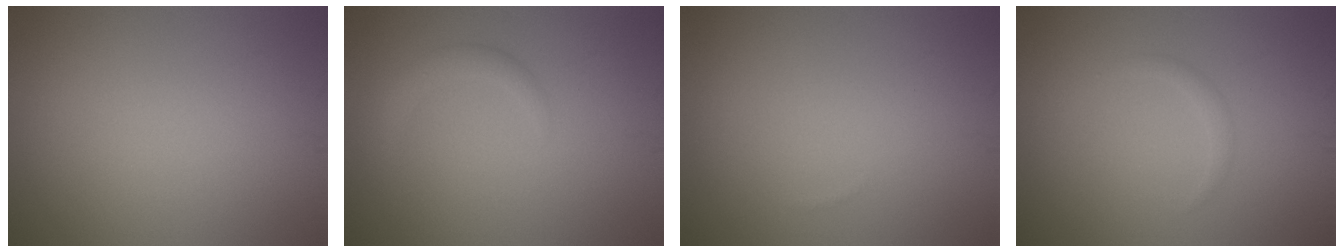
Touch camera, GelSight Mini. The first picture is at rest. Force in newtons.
{"total": 1.6, "press": 1.6, "slide": 0.0}
{"total": 0.0}
{"total": 0.9, "press": 0.9, "slide": 0.0}